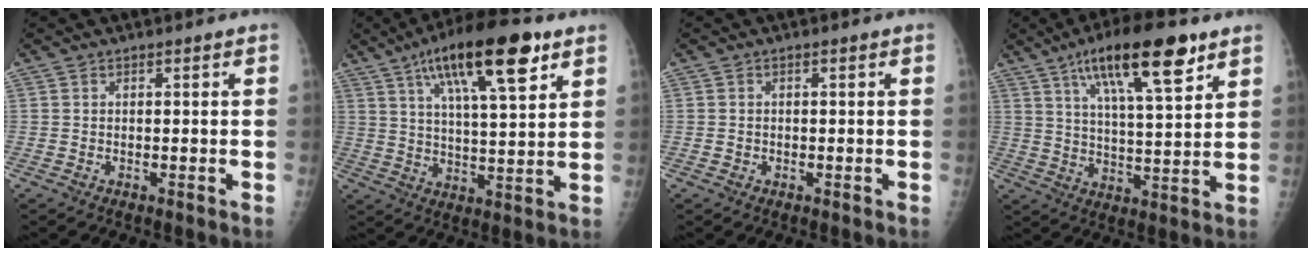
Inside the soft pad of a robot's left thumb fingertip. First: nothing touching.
{"total": 17.8, "force": [9.2, 4.9, 14.3], "torque": [-0.212, -0.021, 0.152]}
{"total": 0.7, "force": [-0.3, 0.6, -0.1], "torque": [0.008, 0.003, -0.006]}
{"total": 16.6, "force": [9.2, 4.4, 13.1], "torque": [-0.192, -0.031, 0.154]}